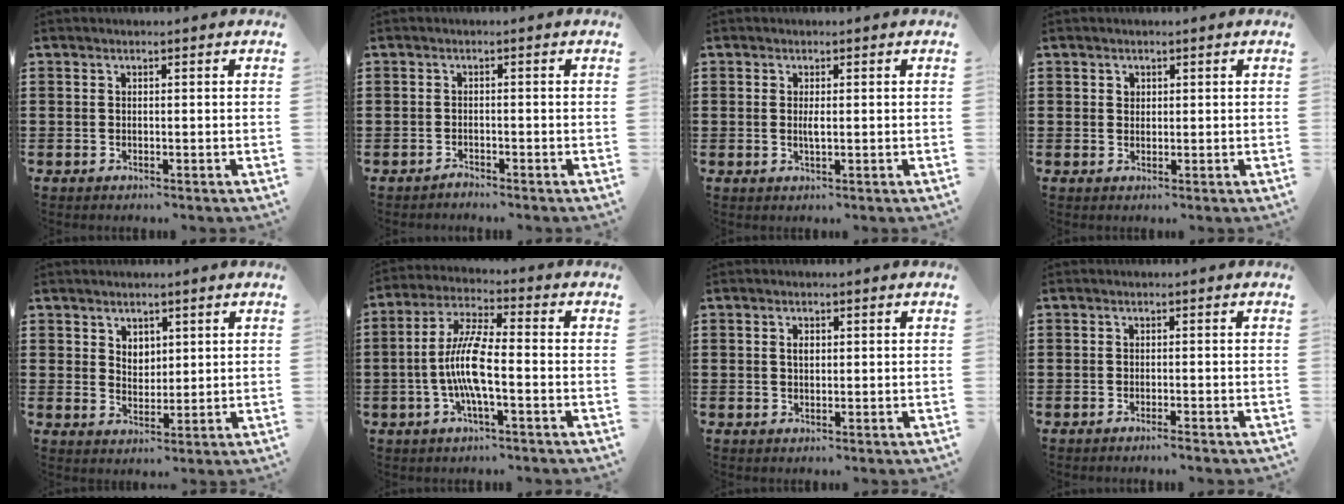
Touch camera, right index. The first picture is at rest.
{"total": 1.3, "force": [-1.3, 0.1, -0.1], "torque": [-0.002, 0.005, -0.028]}
{"total": 1.4, "force": [0.0, 0.5, 1.3], "torque": [-0.024, 0.002, -0.001]}
{"total": 1.0, "force": [0.5, 0.8, 0.2], "torque": [-0.006, 0.003, 0.010]}
{"total": 2.9, "force": [1.8, 2.1, 0.7], "torque": [-0.021, 0.008, 0.034]}
{"total": 8.8, "force": [-1.9, 2.0, 8.4], "torque": [-0.185, -0.010, -0.043]}
{"total": 1.5, "force": [0.2, 0.8, 1.2], "torque": [-0.026, 0.005, 0.003]}
{"total": 1.3, "force": [-1.1, -0.1, 0.6], "torque": [-0.011, -0.002, -0.021]}